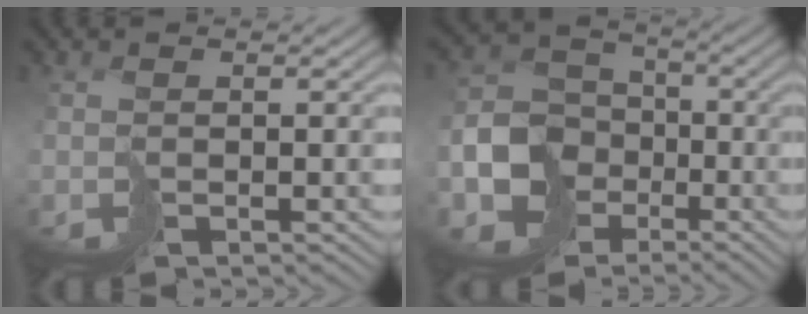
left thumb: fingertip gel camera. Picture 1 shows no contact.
{"total": 8.8, "force": [-3.9, 7.2, 3.2], "torque": [-0.073, -0.017, -0.083]}